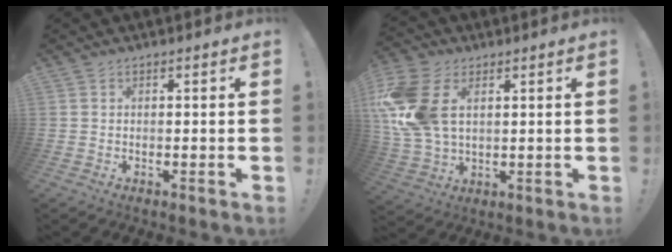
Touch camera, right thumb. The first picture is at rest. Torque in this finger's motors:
{"motor_torque": [1.76, 1.90, 1.66, 0.25, 0.33]}